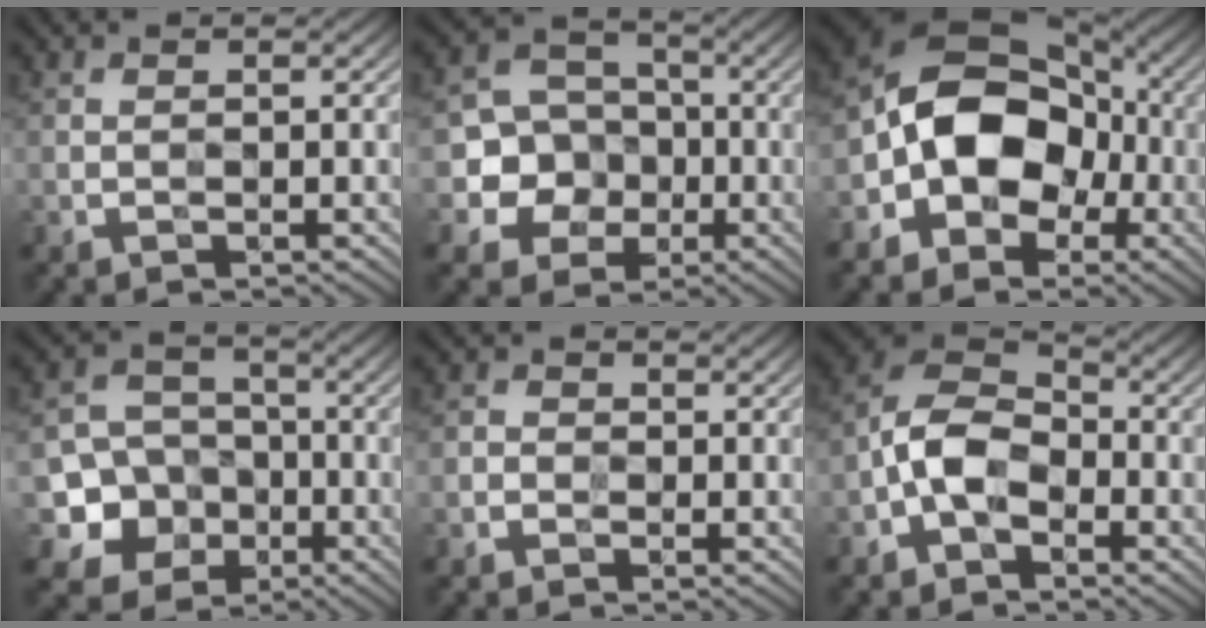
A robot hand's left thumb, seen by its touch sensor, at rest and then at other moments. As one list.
[{"total": 8.1, "force": [-1.8, 7.4, 2.8], "torque": [-0.050, -0.006, -0.065]}, {"total": 10.8, "force": [-2.4, 8.2, 6.7], "torque": [-0.098, 0.007, -0.069]}, {"total": 9.8, "force": [-3.3, 8.8, 2.7], "torque": [-0.074, -0.016, -0.092]}, {"total": 1.0, "force": [-0.5, 0.8, 0.0], "torque": [0.004, 0.000, -0.017]}, {"total": 6.9, "force": [-2.4, 4.4, 4.8], "torque": [-0.098, 0.012, -0.064]}]